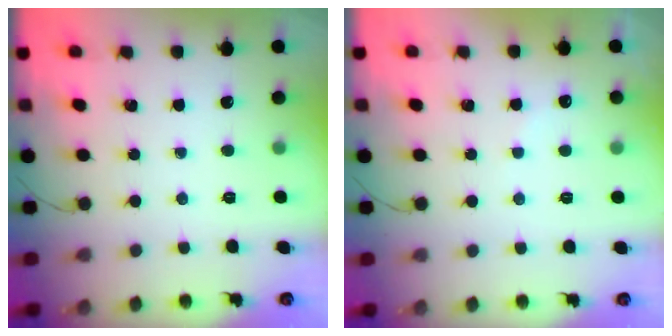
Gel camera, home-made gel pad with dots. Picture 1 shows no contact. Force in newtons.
{"total": 5.3, "press": 5.2, "slide": 1.0}